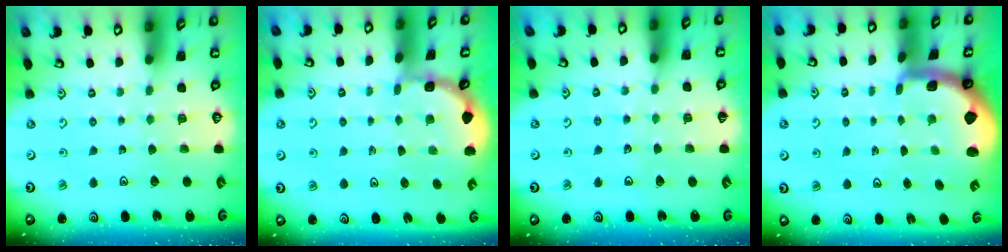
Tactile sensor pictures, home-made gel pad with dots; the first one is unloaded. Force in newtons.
{"total": 1.6, "press": 1.5, "slide": 0.1}
{"total": 3.1, "press": 3.1, "slide": 0.3}
{"total": 1.9, "press": 1.9, "slide": 0.4}